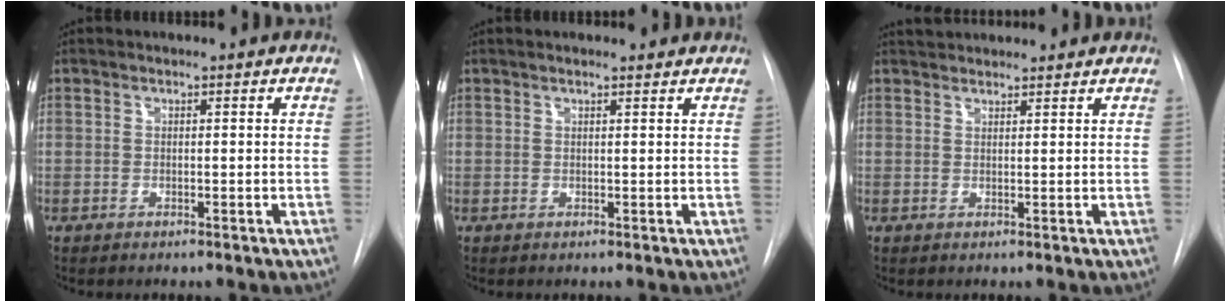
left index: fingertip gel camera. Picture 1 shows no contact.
{"total": 3.2, "force": [2.9, 0.4, 1.2], "torque": [-0.019, 0.020, 0.034]}
{"total": 5.4, "force": [5.1, 1.1, 1.4], "torque": [-0.020, 0.040, 0.074]}